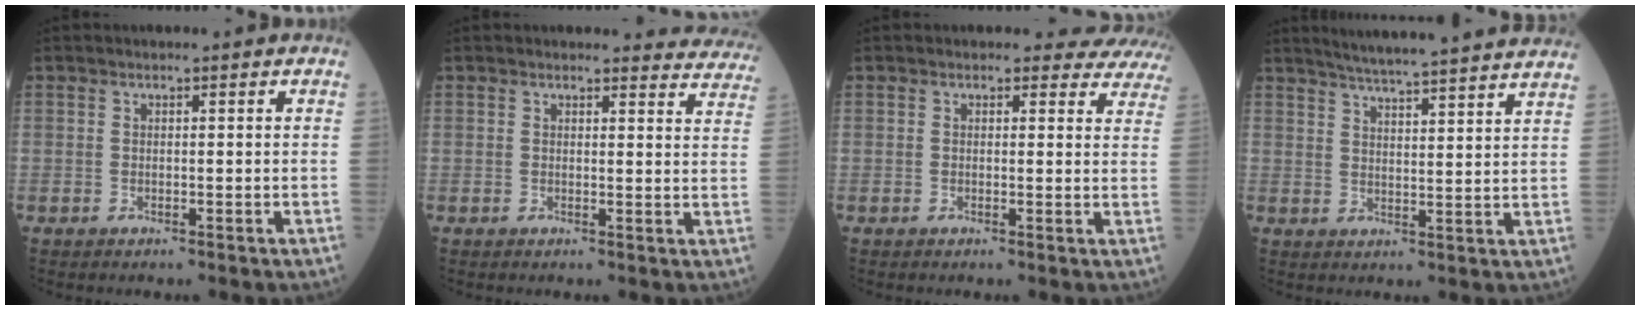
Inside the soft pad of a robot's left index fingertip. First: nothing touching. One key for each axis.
{"total": 9.5, "fx": 9.2, "fy": 2.1, "fz": 0.0, "tx": 0.050, "ty": -0.040, "tz": 0.057}
{"total": 7.7, "fx": 7.1, "fy": 2.8, "fz": -0.4, "tx": 0.055, "ty": -0.013, "tz": 0.032}
{"total": 20.0, "fx": 18.4, "fy": -0.3, "fz": 7.9, "tx": -0.122, "ty": -0.014, "tz": 0.235}